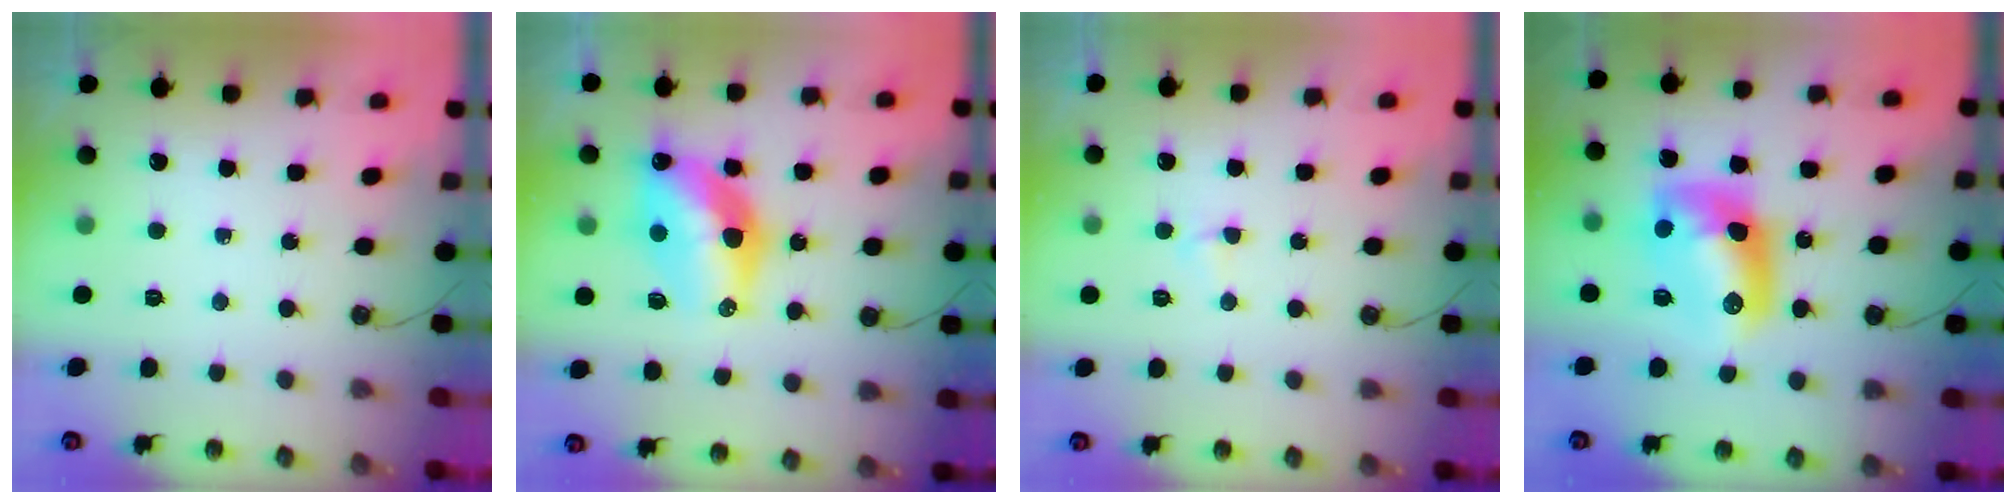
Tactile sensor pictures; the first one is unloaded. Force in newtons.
{"total": 12.7, "press": 12.7, "slide": 1.1}
{"total": 2.4, "press": 2.4, "slide": 0.4}
{"total": 12.5, "press": 12.4, "slide": 1.1}